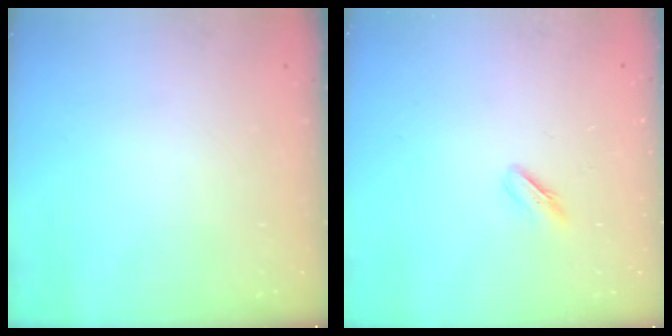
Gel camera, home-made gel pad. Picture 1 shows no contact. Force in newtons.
{"total": 3.9, "press": 3.7, "slide": 1.2}